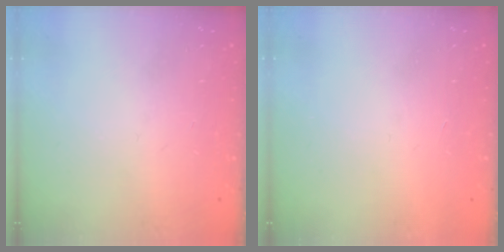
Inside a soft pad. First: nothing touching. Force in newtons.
{"total": 1.5, "press": 1.5, "slide": 0.1}